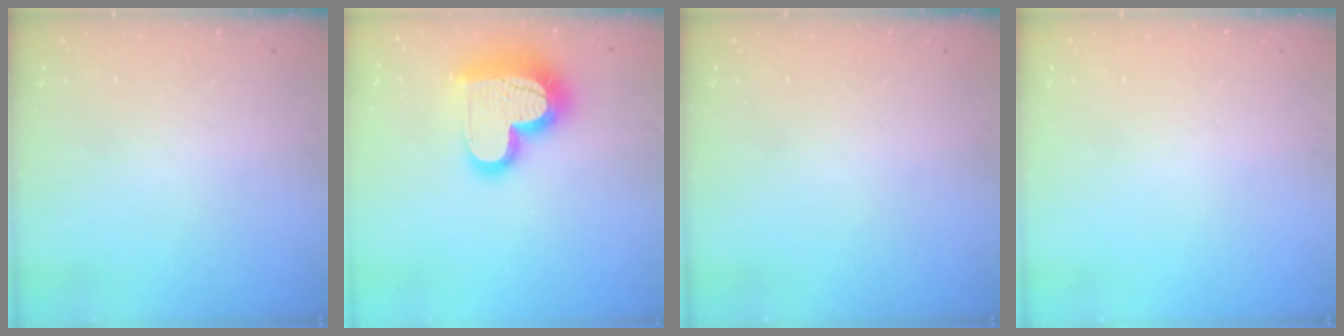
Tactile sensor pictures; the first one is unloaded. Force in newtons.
{"total": 21.1, "press": 21.0, "slide": 1.9}
{"total": 0.0}
{"total": 0.0}